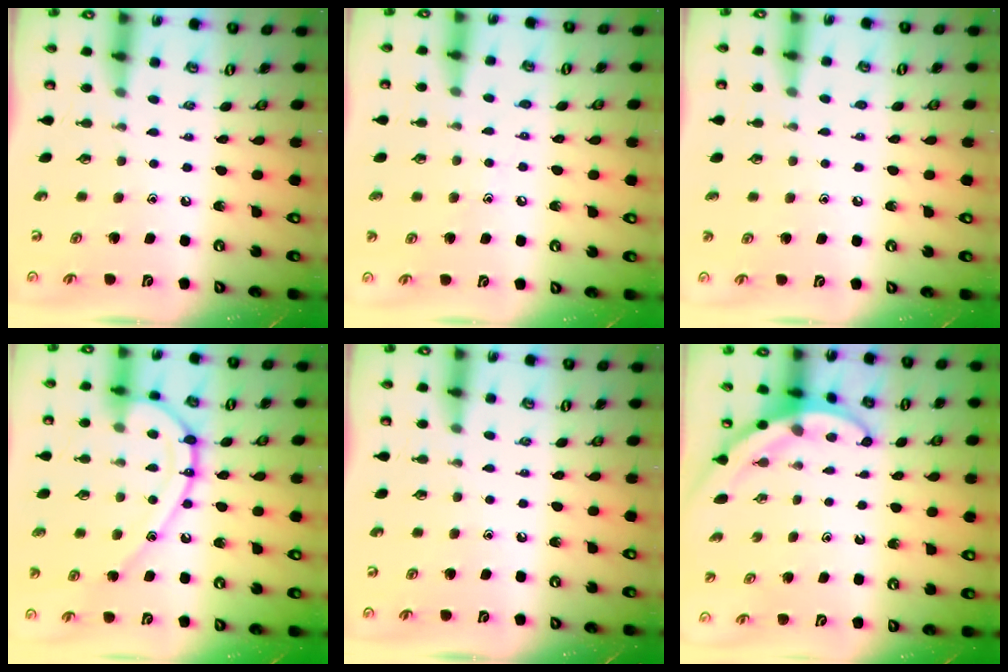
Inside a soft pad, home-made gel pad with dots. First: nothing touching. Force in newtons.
{"total": 6.1, "press": 6.1, "slide": 0.7}
{"total": 3.2, "press": 3.2, "slide": 0.4}
{"total": 15.7, "press": 15.7, "slide": 1.4}
{"total": 0.0}
{"total": 3.7, "press": 3.7, "slide": 0.4}